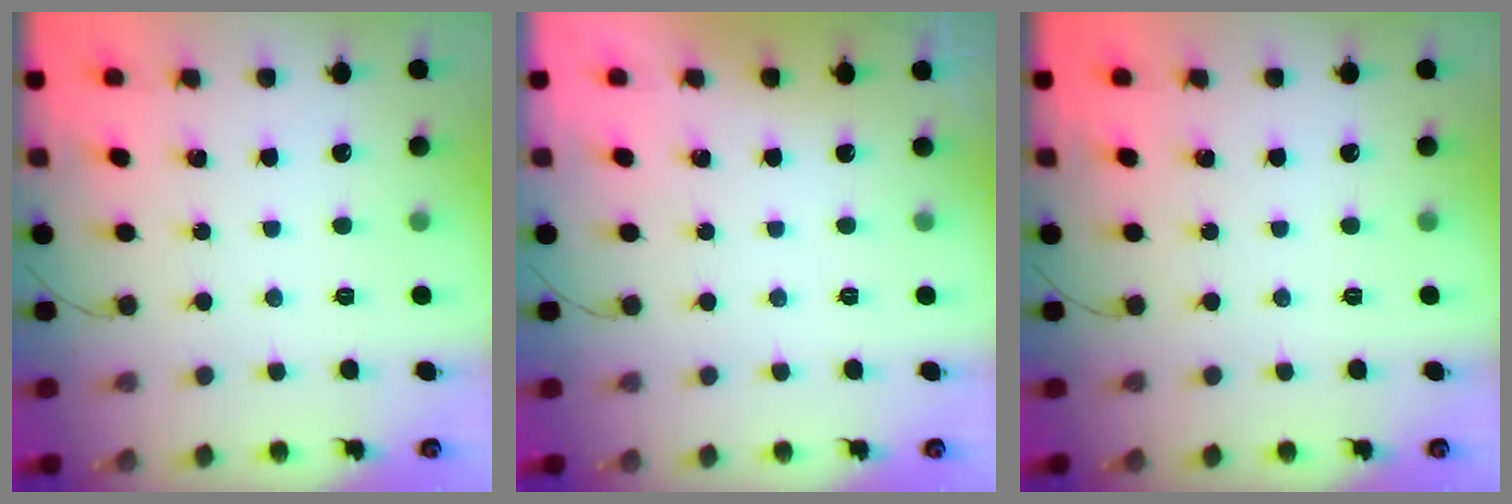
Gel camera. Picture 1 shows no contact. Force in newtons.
{"total": 0.0}
{"total": 0.0}